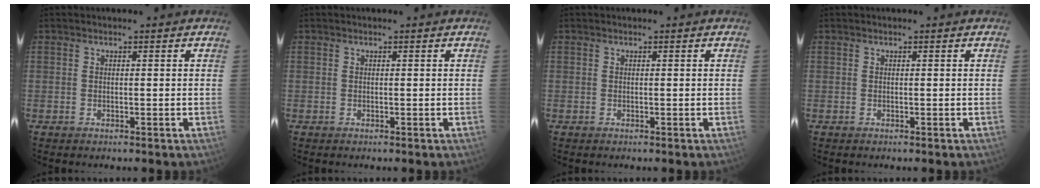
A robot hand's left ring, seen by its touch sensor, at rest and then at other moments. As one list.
[{"total": 0.0}, {"total": 0.0}, {"total": 0.0}]